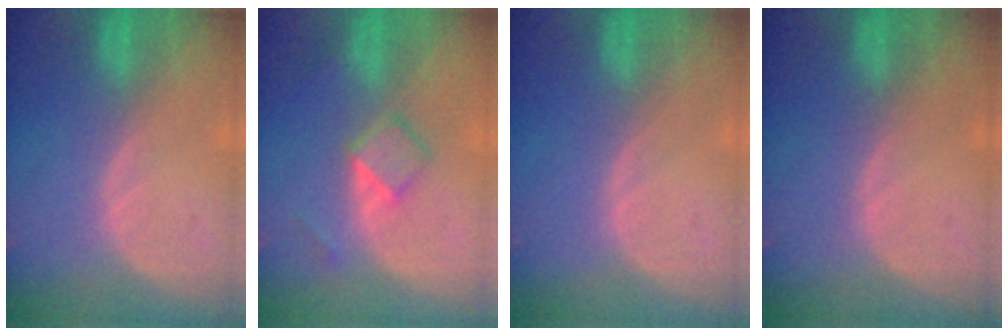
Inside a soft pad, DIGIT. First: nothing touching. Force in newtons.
{"total": 4.3, "press": 4.3, "slide": 0.6}
{"total": 0.0}
{"total": 0.0}